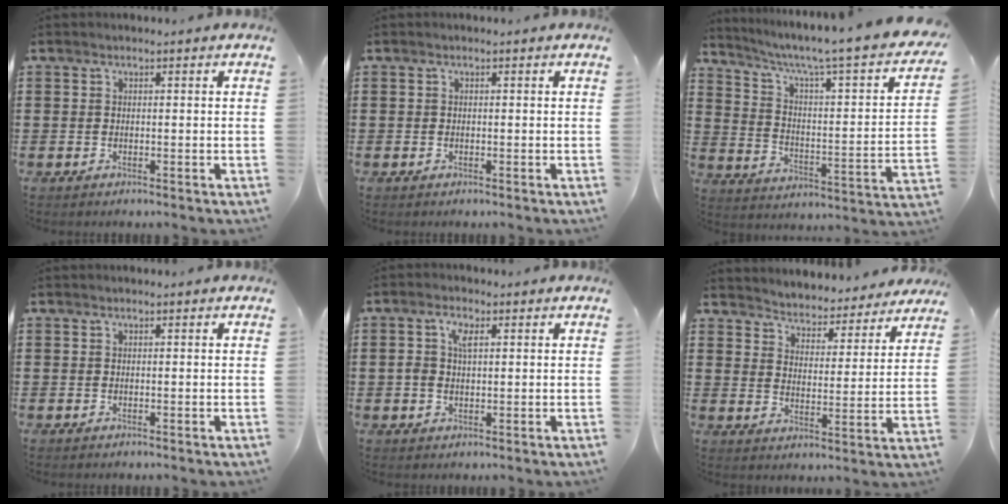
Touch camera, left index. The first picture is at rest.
{"total": 0.0}
{"total": 4.8, "force": [3.2, 0.1, 3.5], "torque": [-0.084, -0.042, 0.042]}
{"total": 0.0}
{"total": 3.2, "force": [0.7, 1.6, 2.7], "torque": [-0.057, 0.013, 0.010]}
{"total": 4.1, "force": [4.1, -0.1, -0.8], "torque": [-0.013, -0.040, 0.065]}